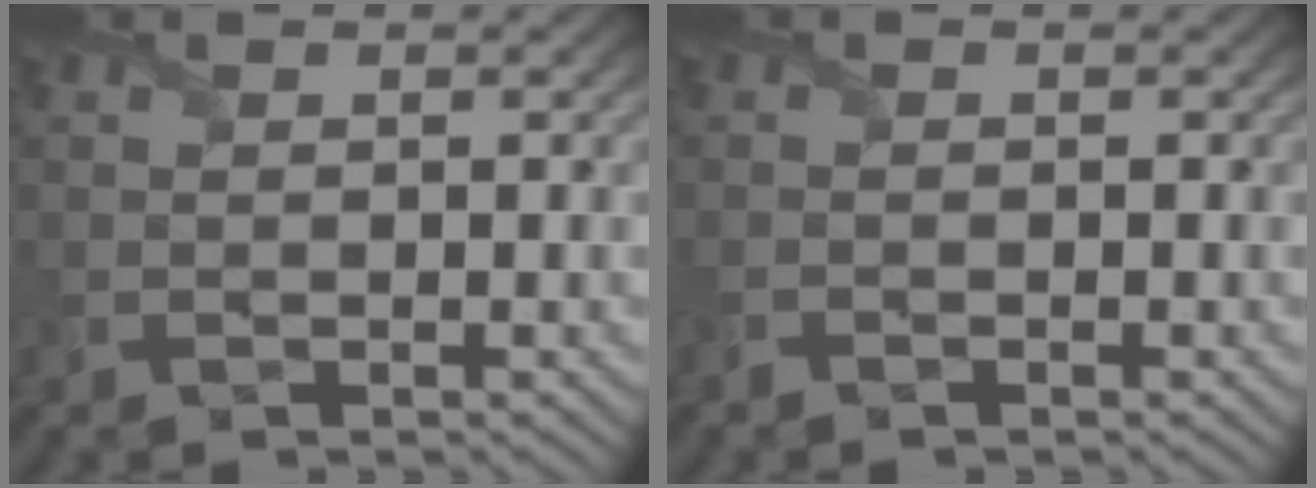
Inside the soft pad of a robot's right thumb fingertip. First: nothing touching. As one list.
[{"total": 0.8, "force": [-0.8, 0.1, -0.1], "torque": [0.001, 0.001, -0.016]}]